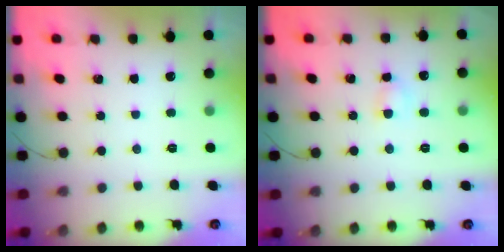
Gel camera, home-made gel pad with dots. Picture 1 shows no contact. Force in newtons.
{"total": 3.2, "press": 3.0, "slide": 1.1}